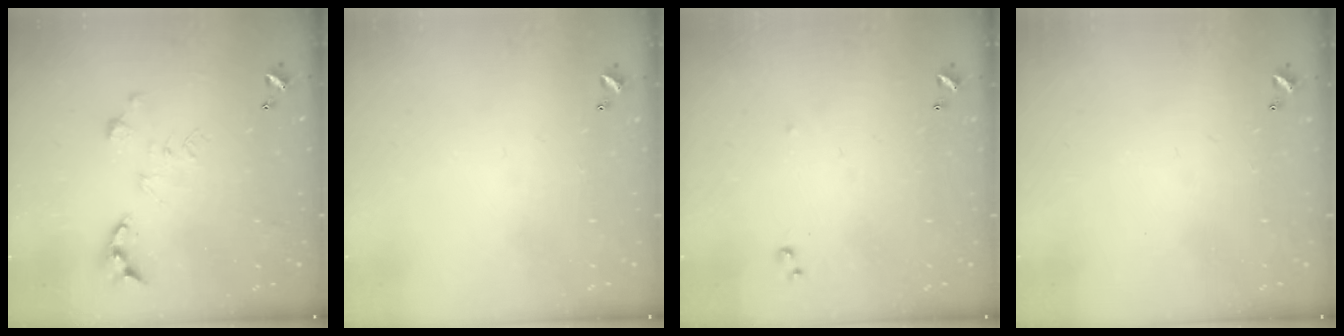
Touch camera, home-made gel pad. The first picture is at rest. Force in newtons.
{"total": 0.0}
{"total": 5.4, "press": 5.4, "slide": 0.6}
{"total": 0.0}